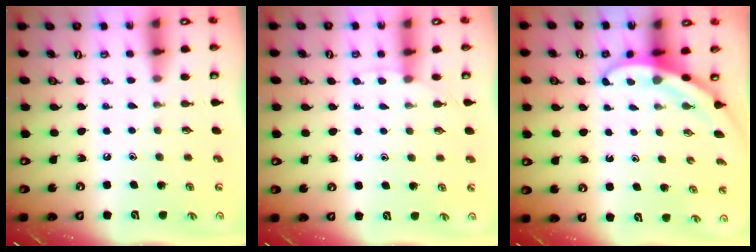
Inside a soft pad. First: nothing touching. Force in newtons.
{"total": 3.5, "press": 3.5, "slide": 0.4}
{"total": 3.2, "press": 3.2, "slide": 0.1}